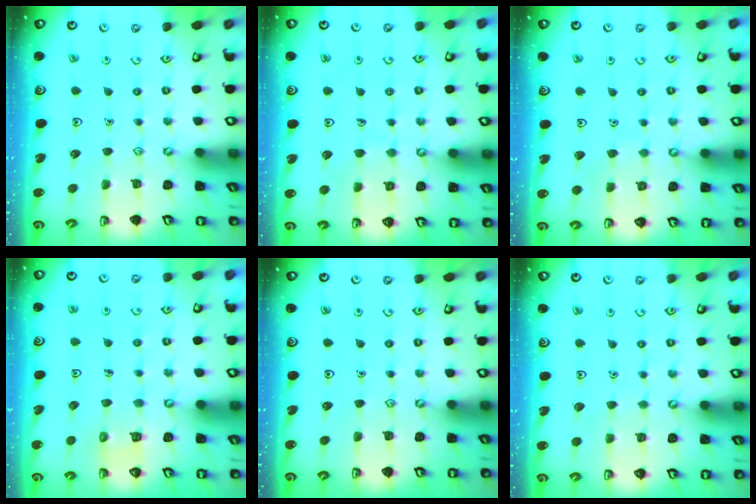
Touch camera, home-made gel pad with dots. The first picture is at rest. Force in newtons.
{"total": 5.1, "press": 5.1, "slide": 0.5}
{"total": 2.7, "press": 2.7, "slide": 0.1}
{"total": 5.2, "press": 5.2, "slide": 0.3}
{"total": 0.0}
{"total": 1.4, "press": 1.4, "slide": 0.1}